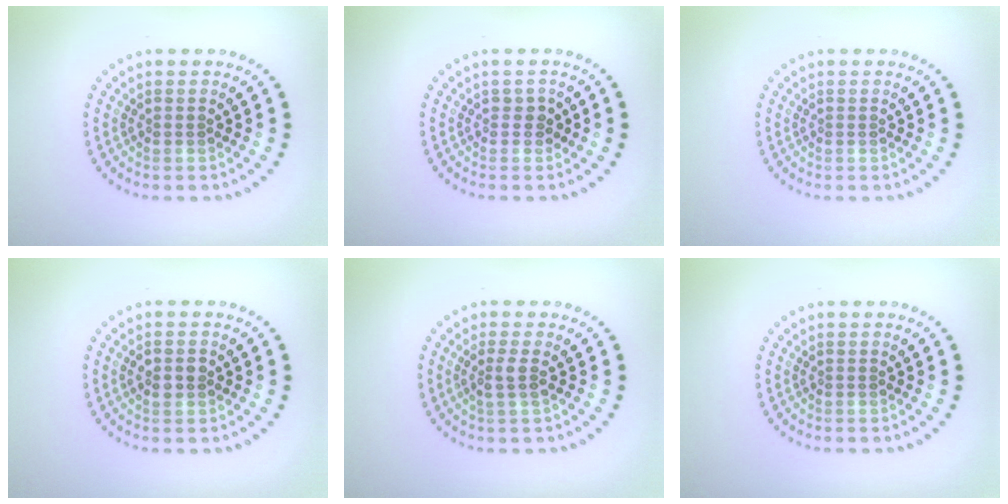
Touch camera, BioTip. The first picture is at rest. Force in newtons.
{"total": 1.1, "press": 1.0, "slide": 0.5}
{"total": 0.0}
{"total": 2.1, "press": 2.1, "slide": 0.0}
{"total": 1.6, "press": 1.4, "slide": 0.8}
{"total": 0.0}